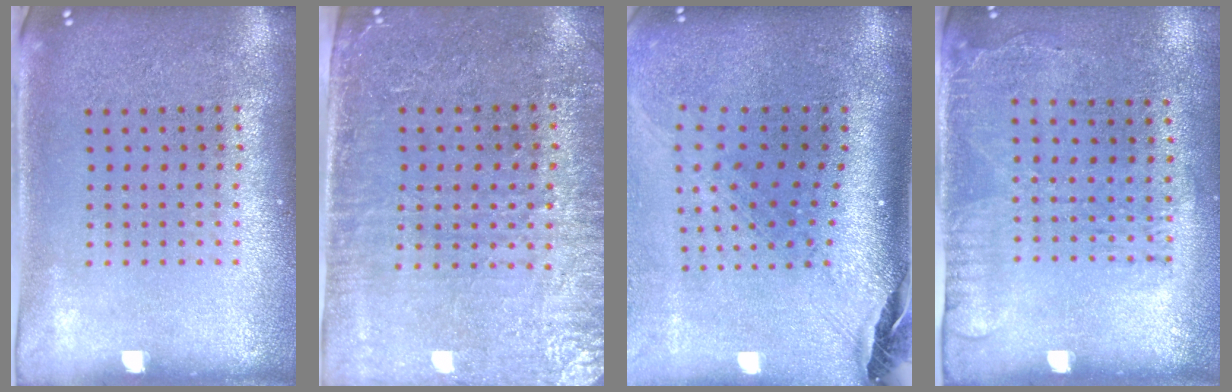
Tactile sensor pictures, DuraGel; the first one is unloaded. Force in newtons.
{"total": 3.5, "press": 3.1, "slide": 1.7}
{"total": 2.3, "press": 1.8, "slide": 1.4}
{"total": 1.7, "press": 1.2, "slide": 1.2}